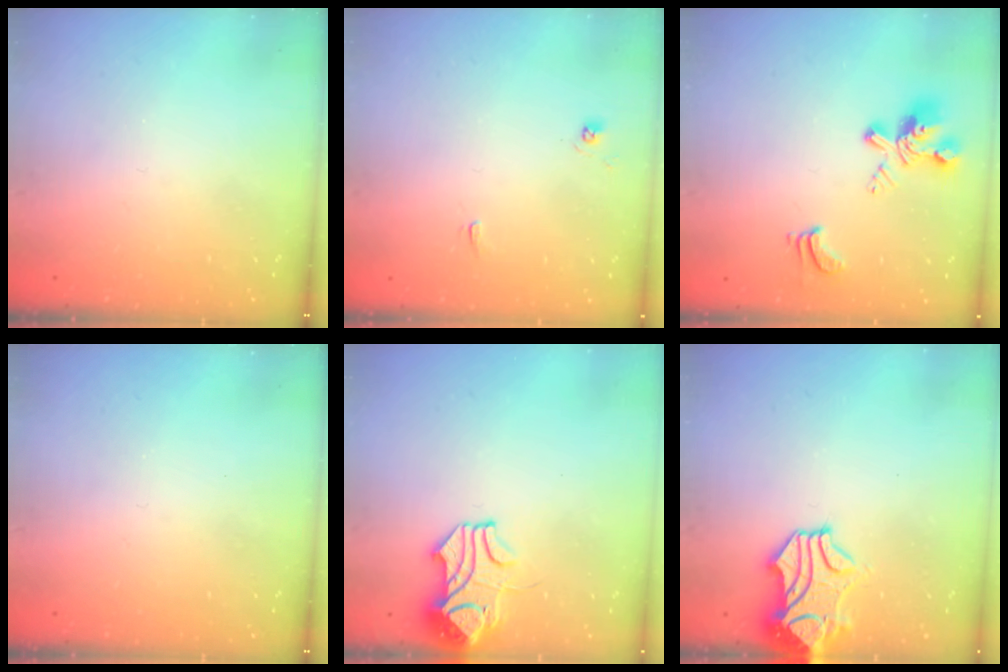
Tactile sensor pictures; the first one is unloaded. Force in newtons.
{"total": 2.6, "press": 2.5, "slide": 0.3}
{"total": 4.5, "press": 4.3, "slide": 1.4}
{"total": 0.0}
{"total": 6.0, "press": 6.0, "slide": 0.8}
{"total": 2.4, "press": 2.1, "slide": 1.2}